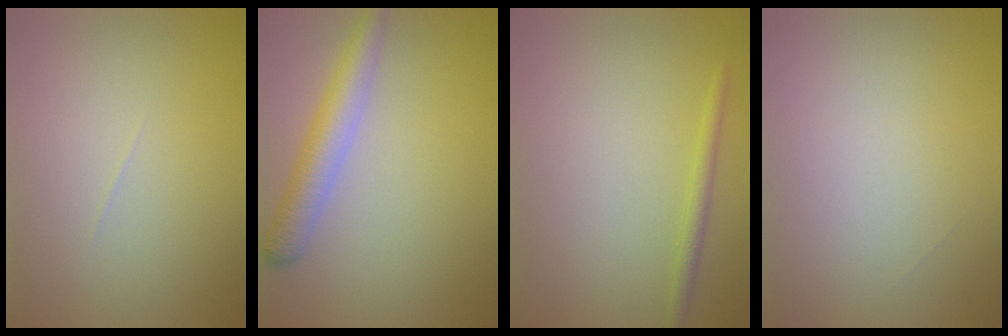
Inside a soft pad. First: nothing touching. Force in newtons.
{"total": 3.8, "press": 3.8, "slide": 0.1}
{"total": 1.3, "press": 1.3, "slide": 0.1}
{"total": 0.0}